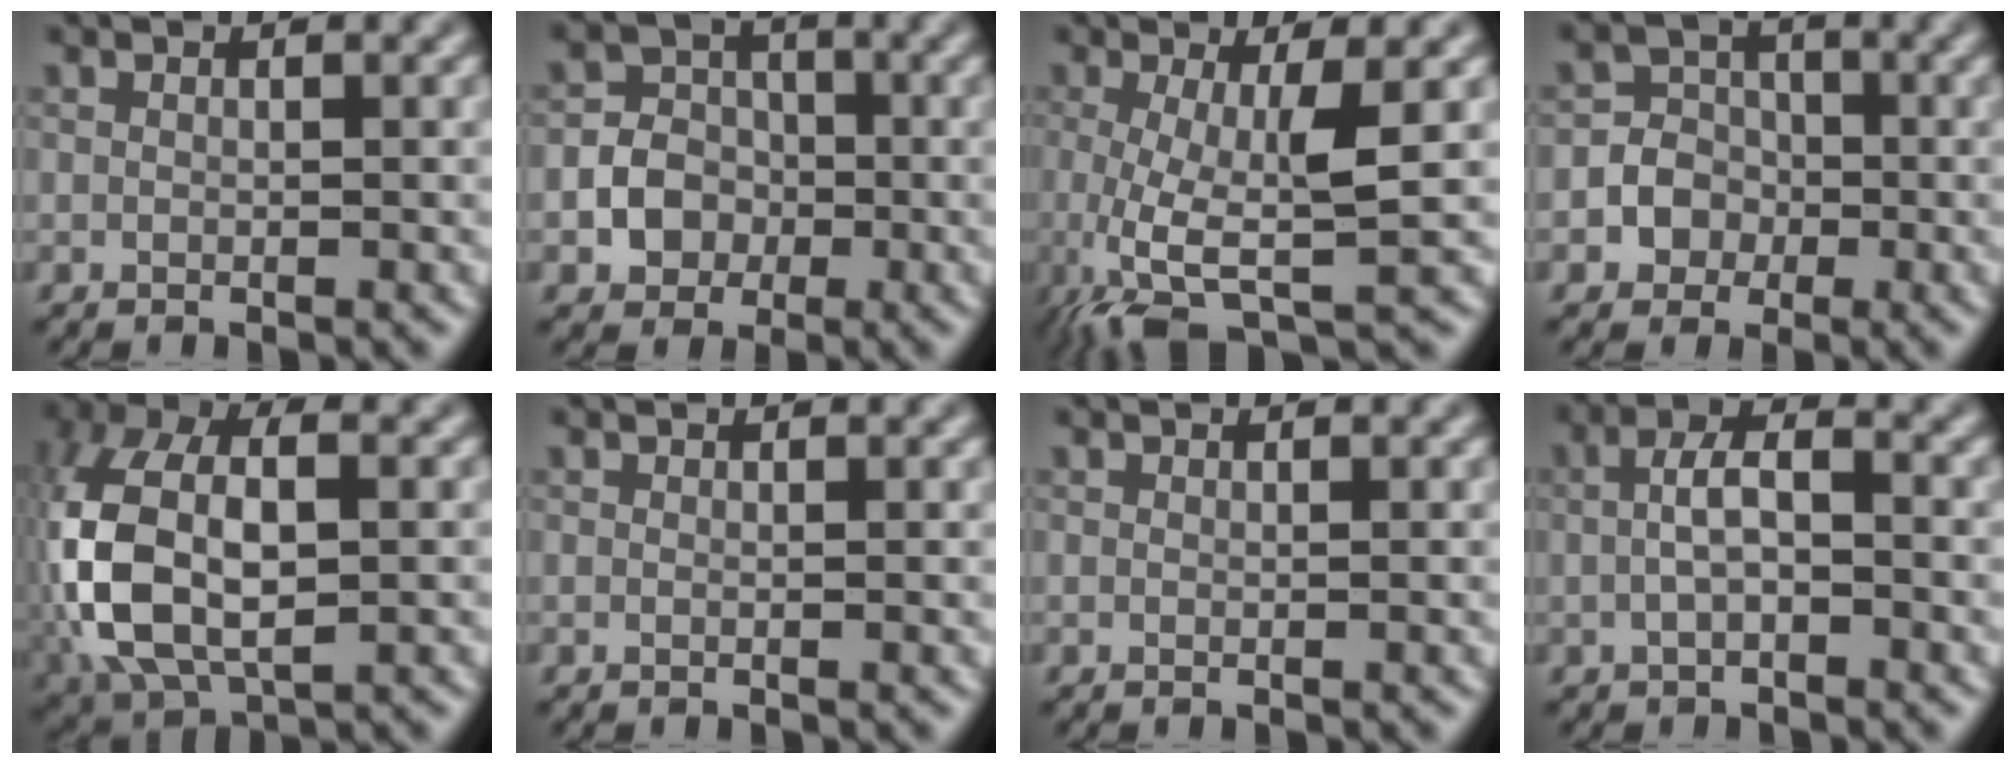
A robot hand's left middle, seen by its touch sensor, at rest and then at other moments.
{"total": 3.8, "force": [-1.1, 3.4, 1.4], "torque": [0.004, 0.003, -0.035]}
{"total": 6.5, "force": [-1.0, 1.7, 6.2], "torque": [-0.123, -0.012, -0.020]}
{"total": 4.0, "force": [-1.2, 3.7, 0.7], "torque": [0.014, 0.017, -0.038]}
{"total": 11.6, "force": [-0.7, 6.8, 9.4], "torque": [-0.226, 0.001, -0.013]}
{"total": 0.0}
{"total": 0.0}
{"total": 2.8, "force": [-0.5, 1.2, 2.5], "torque": [-0.054, 0.009, -0.014]}